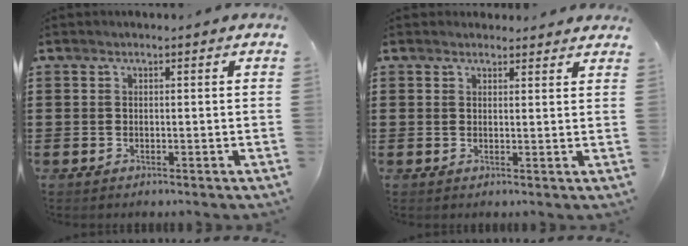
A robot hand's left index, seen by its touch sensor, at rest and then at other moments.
{"total": 1.8, "force": [1.8, 0.4, 0.2], "torque": [-0.009, 0.001, 0.035]}